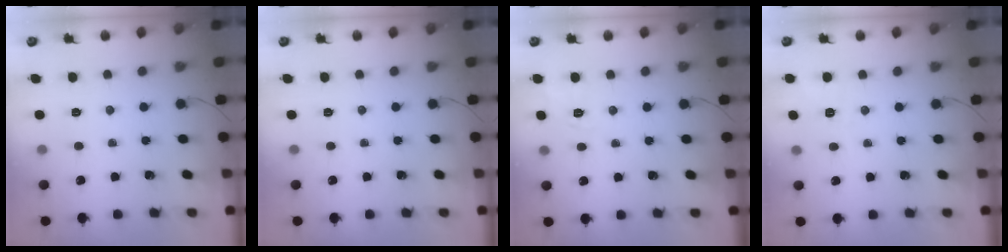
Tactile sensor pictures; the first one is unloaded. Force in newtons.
{"total": 0.0}
{"total": 5.3, "press": 4.9, "slide": 2.0}
{"total": 2.1, "press": 0.1, "slide": 2.1}